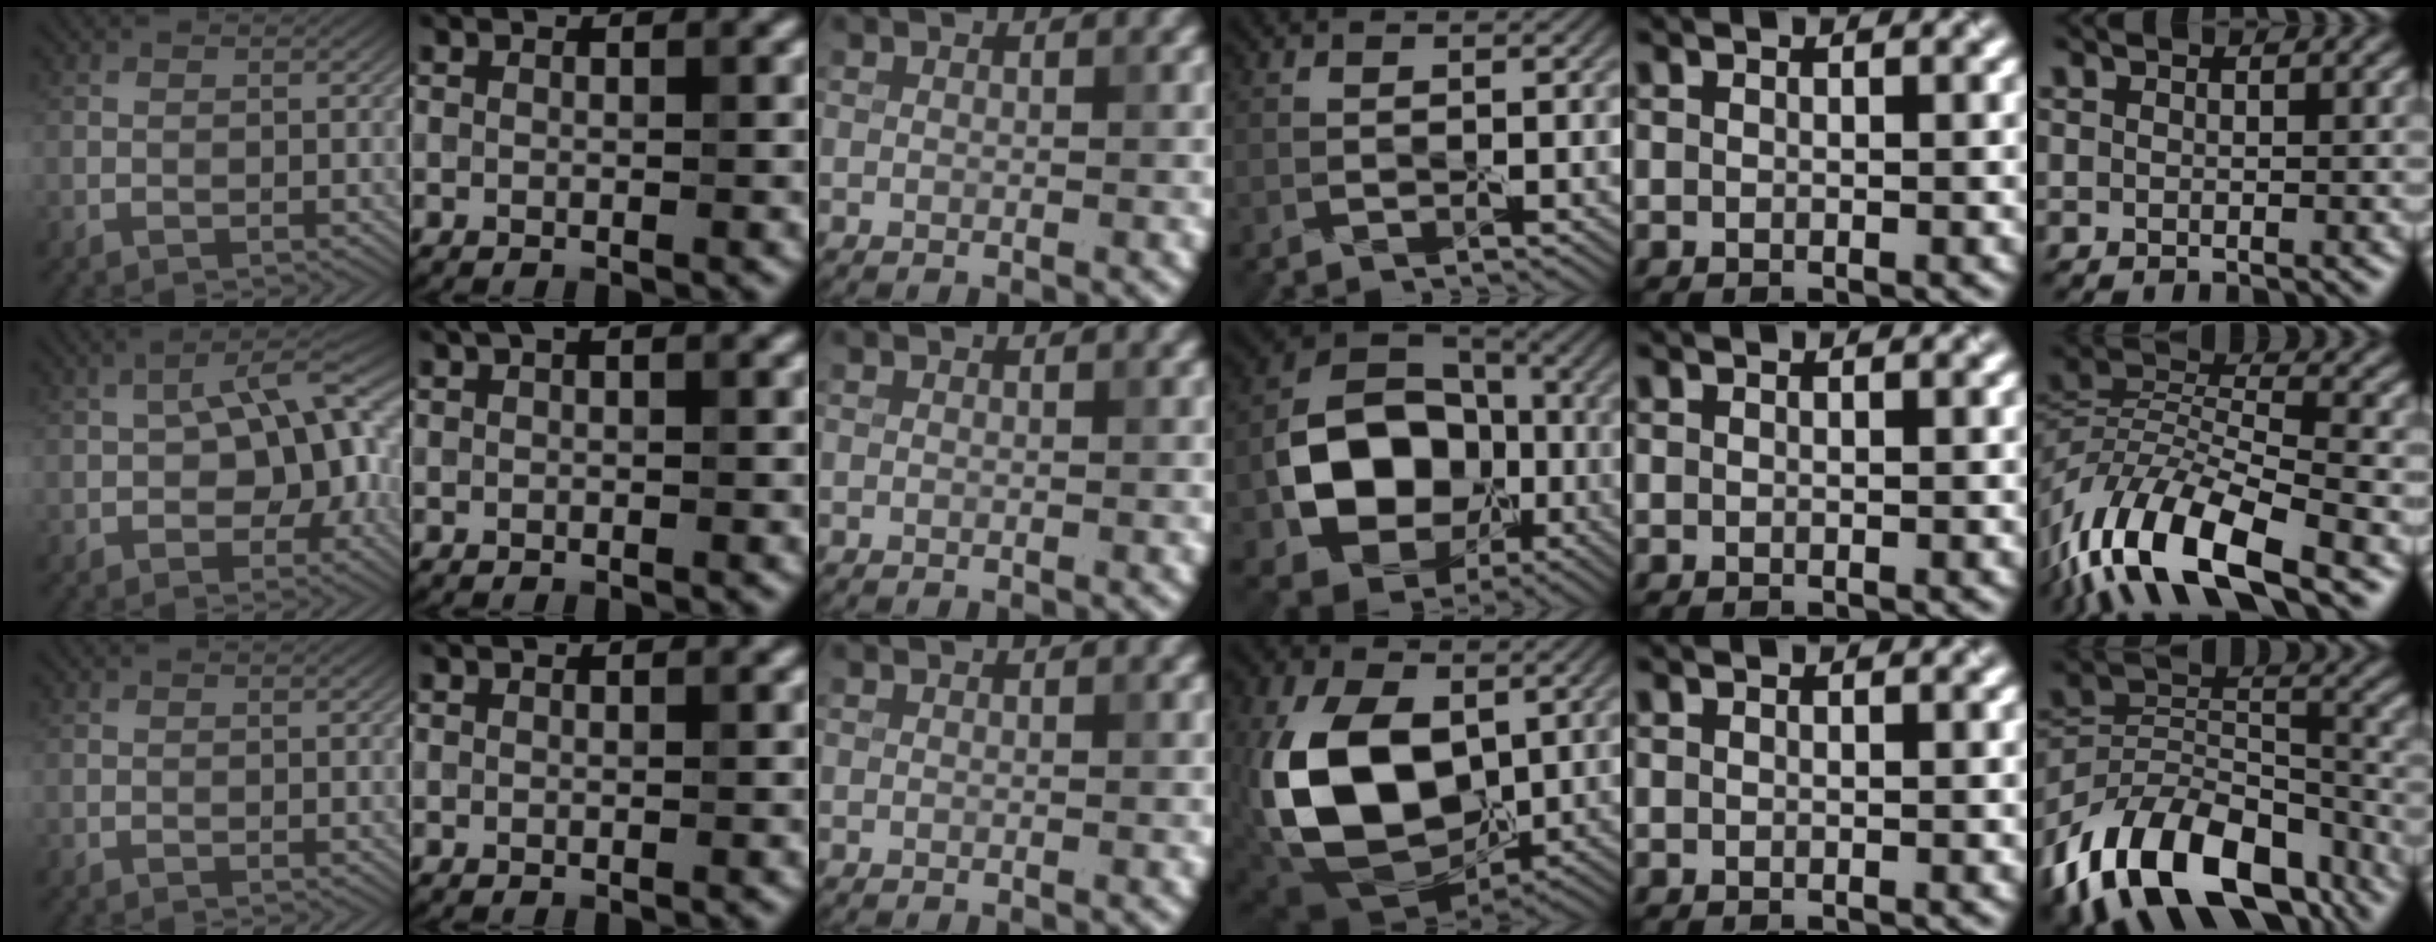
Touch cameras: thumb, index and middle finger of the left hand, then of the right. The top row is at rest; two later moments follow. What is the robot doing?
{"motion": "peel", "object": "plastic screen protector"}